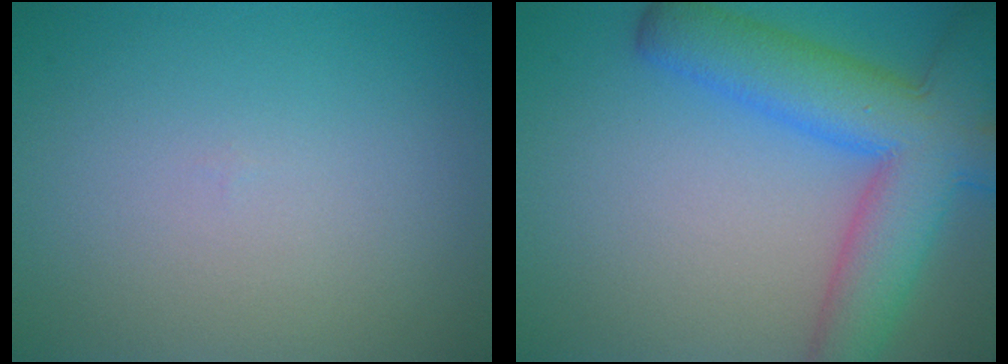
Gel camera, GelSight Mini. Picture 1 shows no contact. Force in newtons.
{"total": 9.6, "press": 9.6, "slide": 0.4}